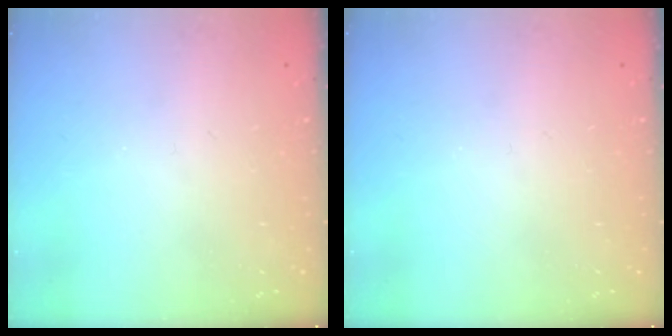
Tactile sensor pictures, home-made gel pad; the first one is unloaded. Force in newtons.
{"total": 0.0}